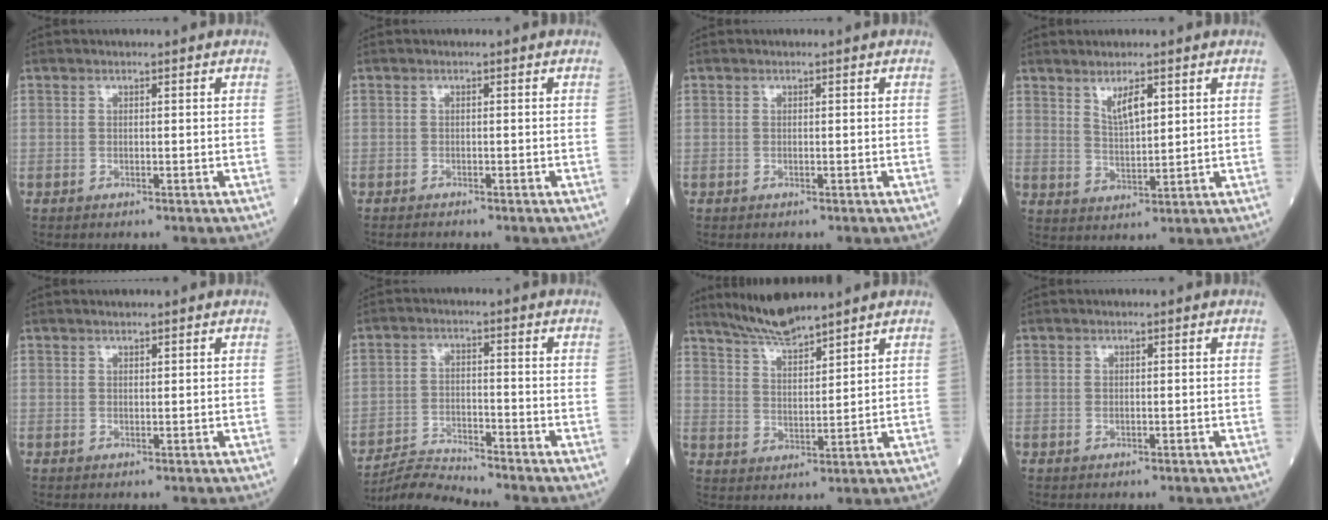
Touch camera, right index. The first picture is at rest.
{"total": 0.7, "force": [-0.7, -0.2, 0.0], "torque": [-0.002, -0.002, -0.012]}
{"total": 0.0}
{"total": 4.4, "force": [2.5, 1.0, 3.5], "torque": [-0.068, -0.003, 0.051]}
{"total": 0.7, "force": [0.7, 0.1, 0.3], "torque": [-0.008, 0.004, 0.014]}
{"total": 5.3, "force": [-5.1, -1.6, -0.5], "torque": [-0.007, -0.013, -0.093]}
{"total": 7.1, "force": [6.6, 0.1, 2.7], "torque": [-0.059, 0.001, 0.131]}
{"total": 0.0}